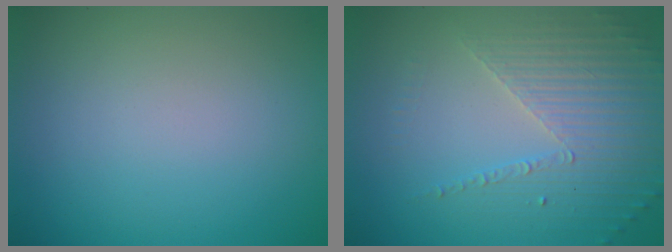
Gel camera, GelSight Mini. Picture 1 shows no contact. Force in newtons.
{"total": 3.7, "press": 3.4, "slide": 1.6}